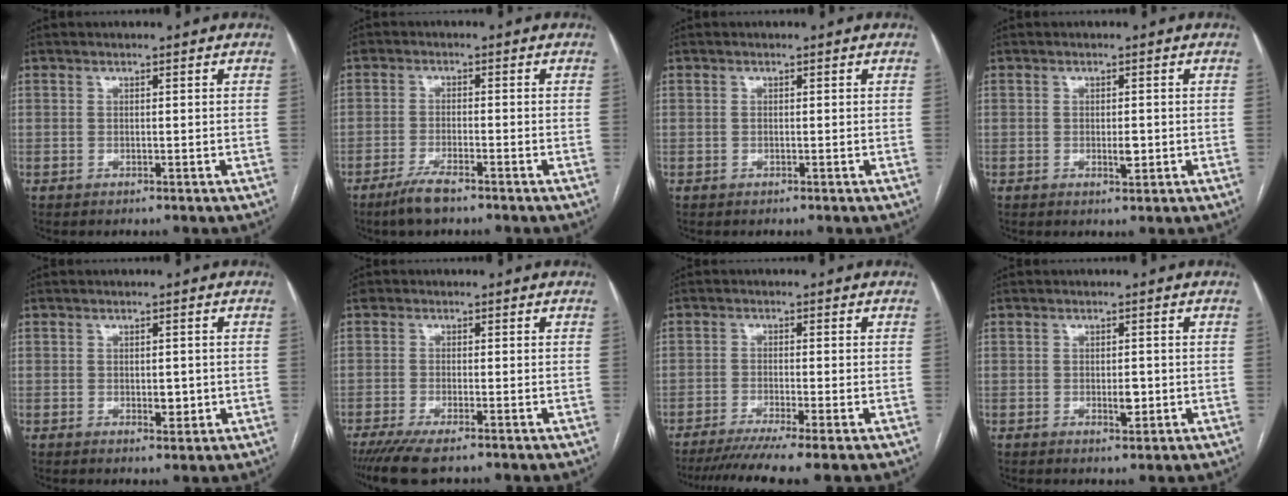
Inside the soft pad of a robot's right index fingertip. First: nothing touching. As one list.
[{"total": 4.4, "force": [-3.3, 0.8, 2.8], "torque": [-0.063, -0.005, -0.062]}, {"total": 0.0}, {"total": 2.0, "force": [-0.3, 0.7, 1.8], "torque": [-0.030, -0.002, -0.002]}, {"total": 2.4, "force": [-0.3, 1.3, 2.1], "torque": [-0.028, -0.002, 0.001]}, {"total": 5.3, "force": [-3.7, 1.3, 3.6], "torque": [-0.067, -0.013, -0.062]}, {"total": 8.0, "force": [-6.2, -1.0, 5.0], "torque": [-0.071, -0.019, -0.098]}, {"total": 2.3, "force": [-0.4, 1.0, 2.1], "torque": [-0.034, -0.002, -0.002]}]